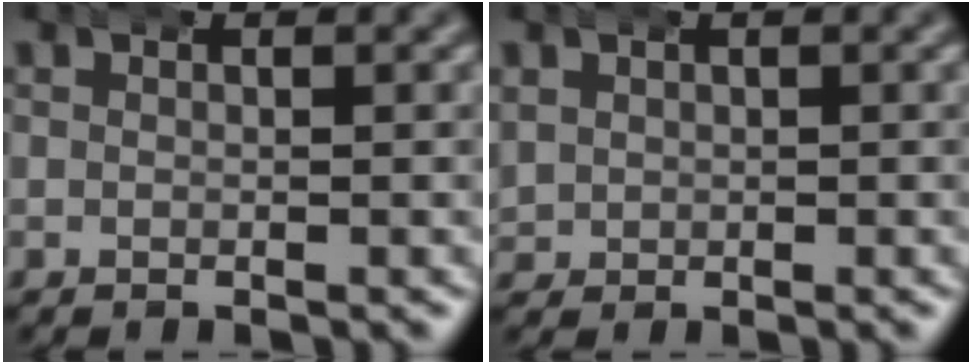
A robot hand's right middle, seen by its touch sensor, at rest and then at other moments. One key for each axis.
{"total": 2.5, "fx": 0.5, "fy": 2.3, "fz": 0.9, "tx": -0.039, "ty": -0.008, "tz": 0.016}